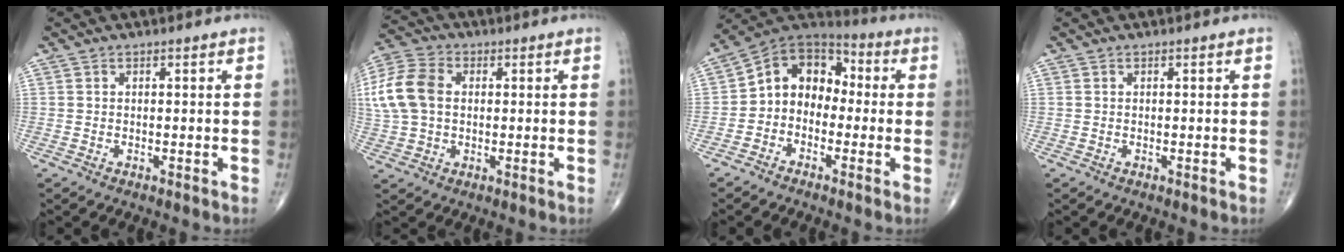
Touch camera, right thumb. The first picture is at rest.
{"total": 11.7, "force": [1.4, 8.3, 8.1], "torque": [-0.172, 0.019, 0.023]}
{"total": 10.9, "force": [-1.2, 8.6, 6.6], "torque": [-0.073, 0.053, -0.041]}
{"total": 0.0}